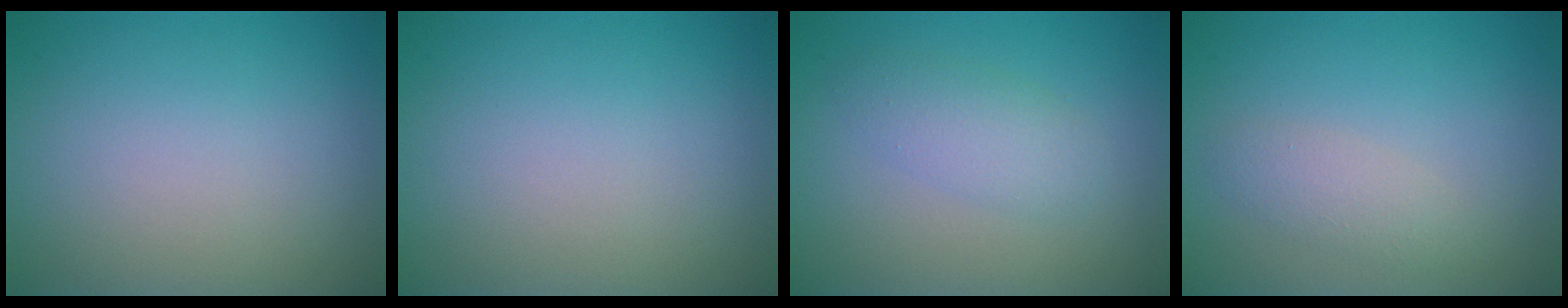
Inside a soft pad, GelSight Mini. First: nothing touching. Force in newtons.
{"total": 0.0}
{"total": 2.6, "press": 2.6, "slide": 0.1}
{"total": 1.8, "press": 1.8, "slide": 0.2}